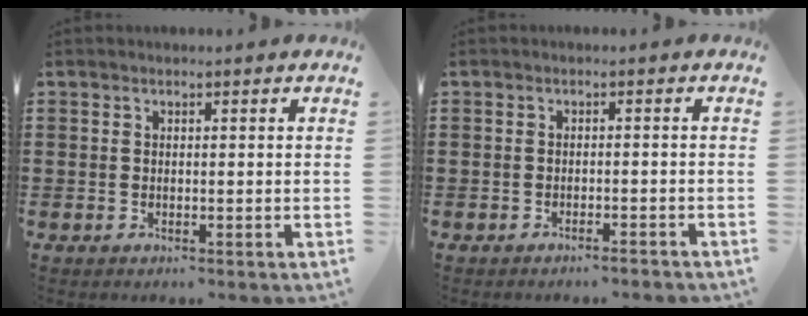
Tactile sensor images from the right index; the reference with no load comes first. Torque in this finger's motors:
{"motor_torque": [-0.89, 0.90, -0.31, 0.00]}